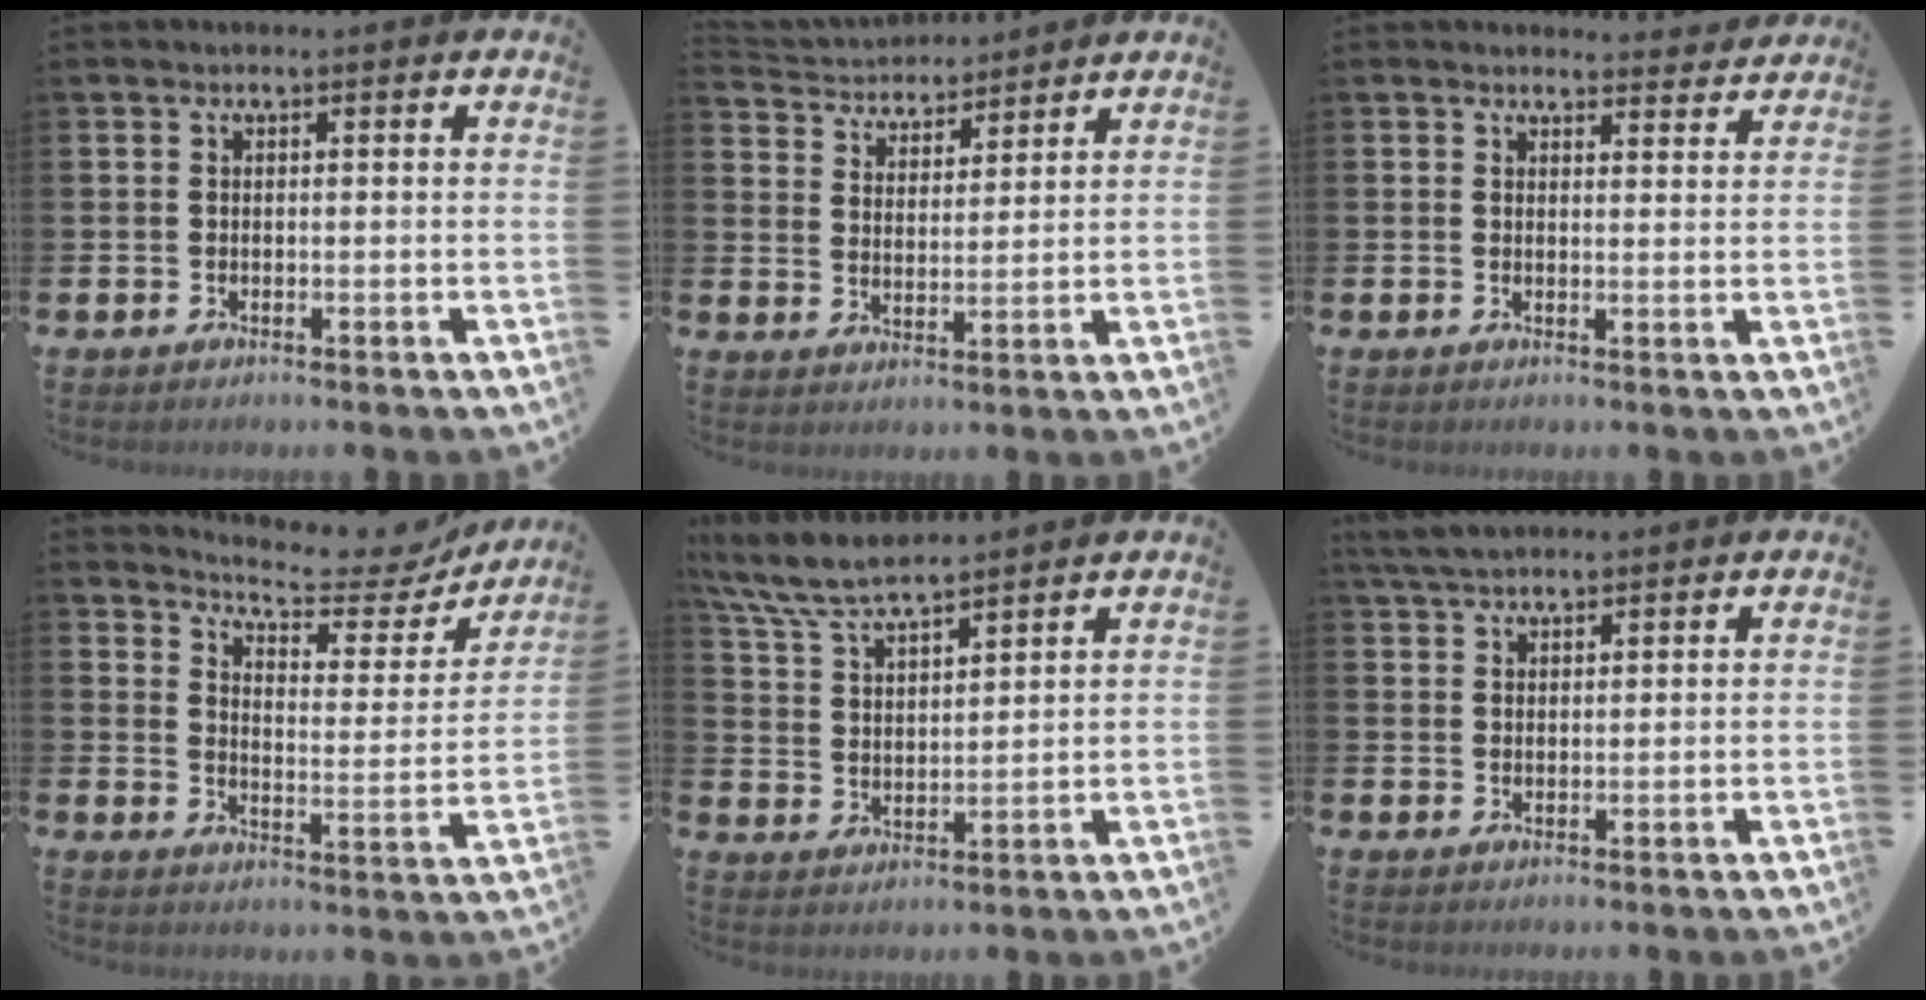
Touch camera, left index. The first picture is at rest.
{"total": 4.1, "force": [3.8, 1.4, -0.6], "torque": [-0.014, -0.027, 0.065]}
{"total": 2.8, "force": [2.7, 0.6, -0.1], "torque": [0.006, -0.018, 0.048]}
{"total": 6.8, "force": [6.3, 1.6, 2.0], "torque": [-0.051, -0.054, 0.102]}
{"total": 7.4, "force": [6.9, 0.9, 2.4], "torque": [-0.076, -0.030, 0.125]}
{"total": 4.3, "force": [3.9, 1.0, 1.3], "torque": [-0.033, -0.009, 0.074]}